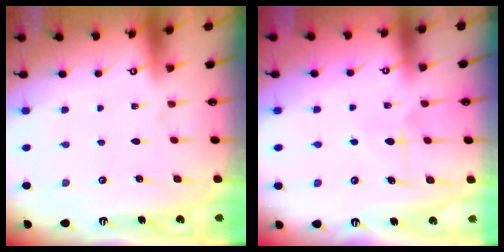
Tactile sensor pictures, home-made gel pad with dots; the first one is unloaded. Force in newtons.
{"total": 5.5, "press": 5.5, "slide": 0.3}